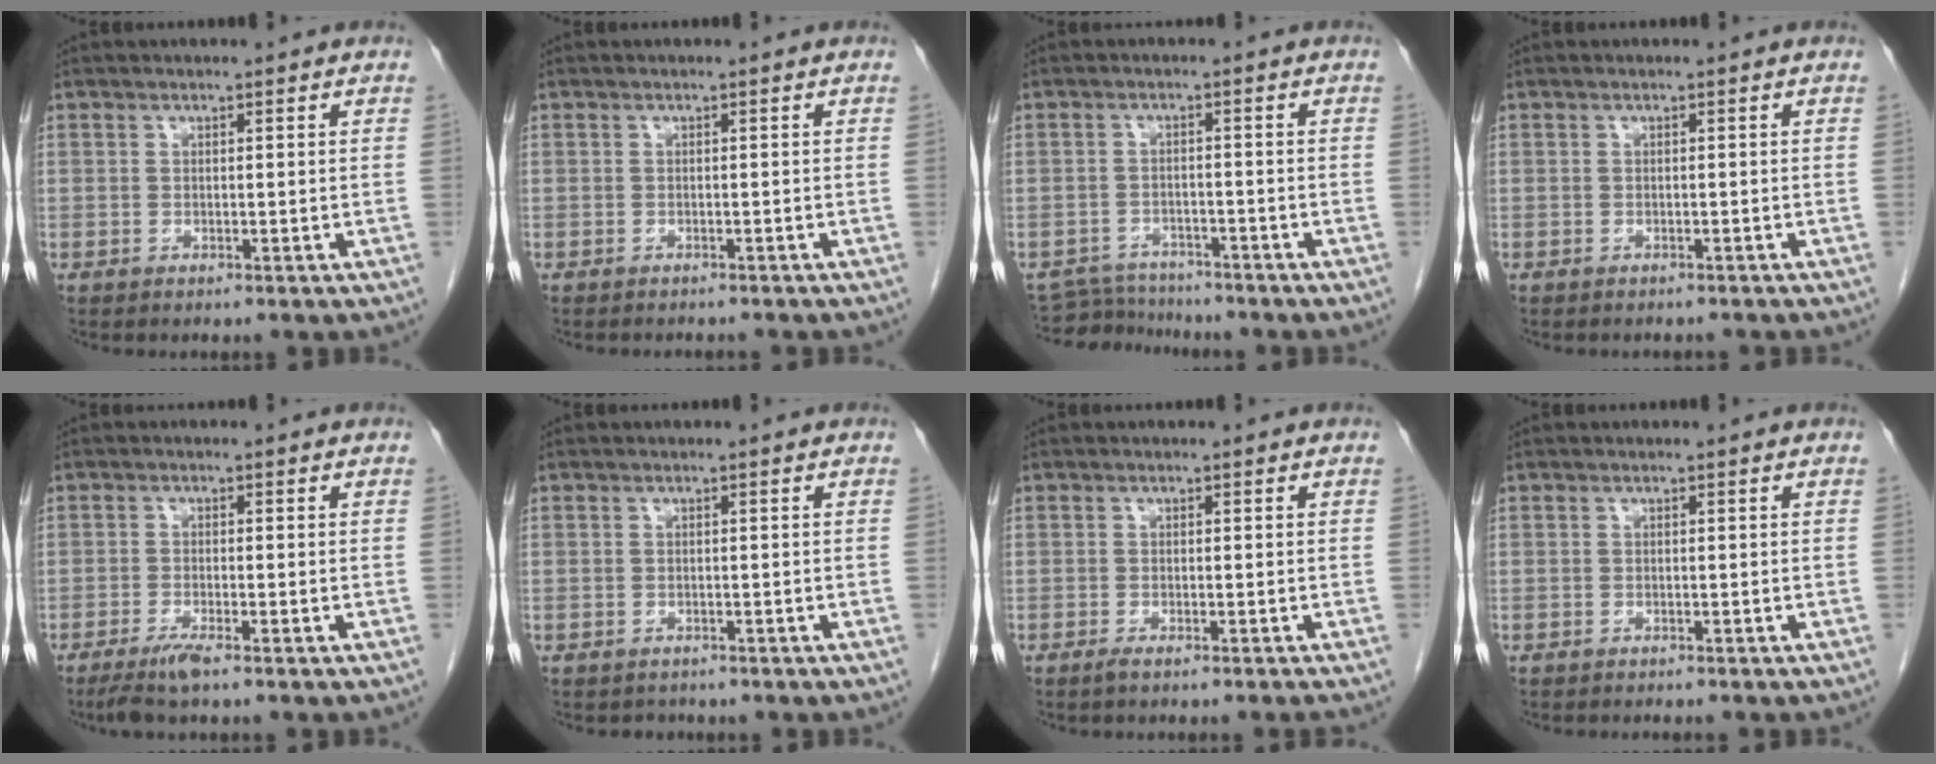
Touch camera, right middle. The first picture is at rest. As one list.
[{"total": 2.8, "force": [-2.6, 0.7, 0.8], "torque": [-0.011, -0.003, -0.030]}, {"total": 5.6, "force": [-5.5, 1.1, -0.3], "torque": [0.004, -0.001, -0.093]}, {"total": 2.2, "force": [-2.0, 0.7, 0.5], "torque": [-0.011, -0.002, -0.023]}, {"total": 3.6, "force": [-2.6, 0.1, 2.5], "torque": [-0.053, -0.010, -0.051]}, {"total": 1.5, "force": [-1.3, 0.8, -0.1], "torque": [-0.005, -0.001, -0.021]}, {"total": 2.2, "force": [-1.8, -0.4, 1.1], "torque": [-0.013, 0.001, -0.029]}, {"total": 2.5, "force": [-2.3, 0.2, 0.9], "torque": [-0.011, -0.002, -0.027]}]